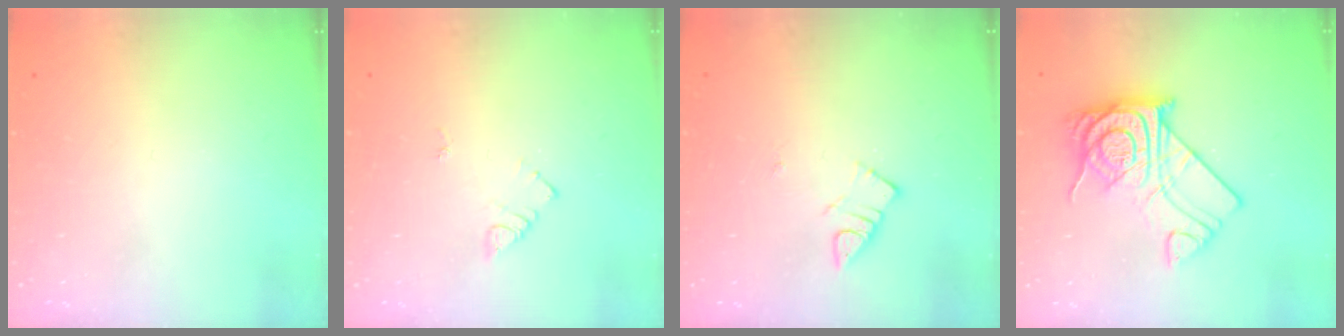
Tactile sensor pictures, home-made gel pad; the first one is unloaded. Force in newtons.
{"total": 4.0, "press": 4.0, "slide": 0.5}
{"total": 2.8, "press": 2.7, "slide": 0.3}
{"total": 15.9, "press": 15.9, "slide": 1.4}